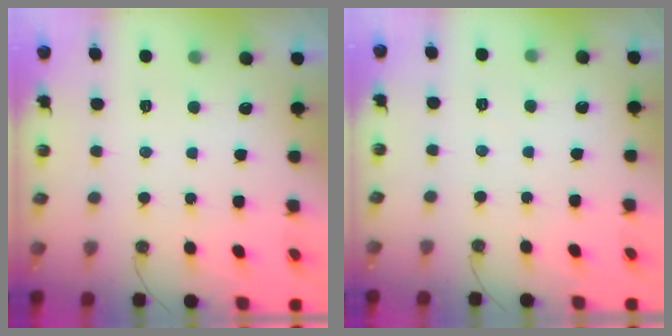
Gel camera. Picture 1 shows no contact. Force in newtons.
{"total": 3.0, "press": 3.0, "slide": 0.5}